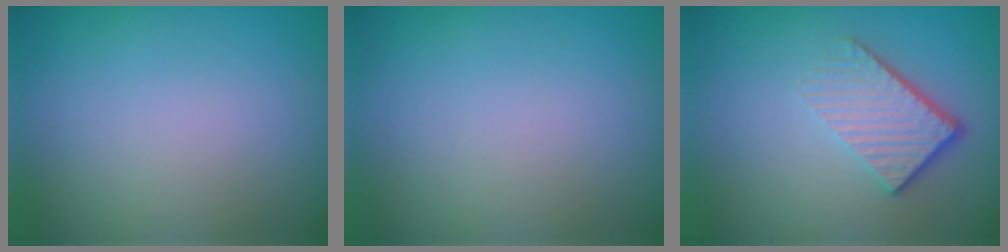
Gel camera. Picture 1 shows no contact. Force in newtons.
{"total": 0.0}
{"total": 4.3, "press": 2.9, "slide": 3.2}